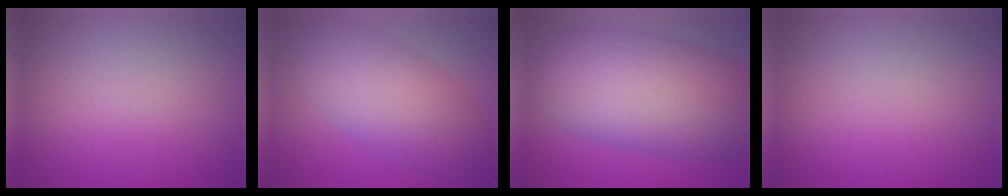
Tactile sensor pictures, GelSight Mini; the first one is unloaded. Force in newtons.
{"total": 7.5, "press": 7.5, "slide": 0.1}
{"total": 11.5, "press": 11.5, "slide": 0.3}
{"total": 0.0}